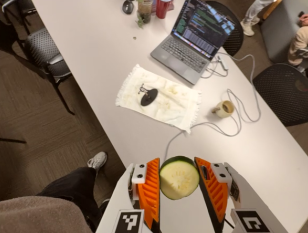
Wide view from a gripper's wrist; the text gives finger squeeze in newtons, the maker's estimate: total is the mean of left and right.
{"total": 8.6, "left": 8.6, "right": 8.7}